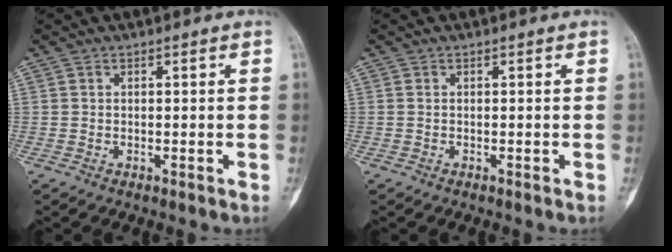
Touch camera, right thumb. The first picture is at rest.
{"total": 0.0}